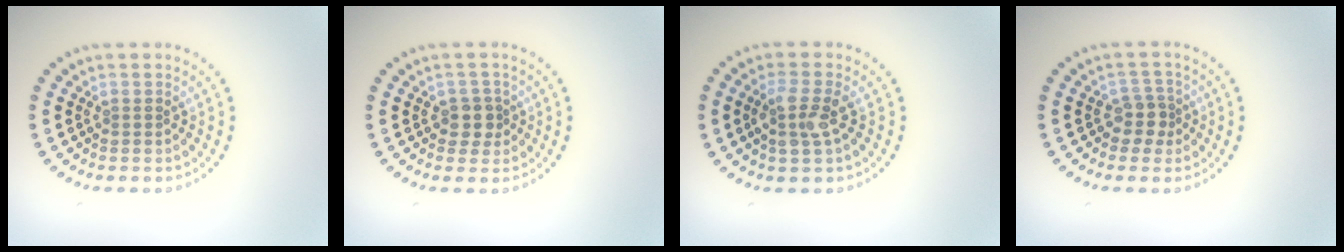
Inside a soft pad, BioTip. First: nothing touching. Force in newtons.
{"total": 1.9, "press": 1.6, "slide": 0.9}
{"total": 2.7, "press": 2.6, "slide": 0.9}
{"total": 2.2, "press": 1.7, "slide": 1.3}